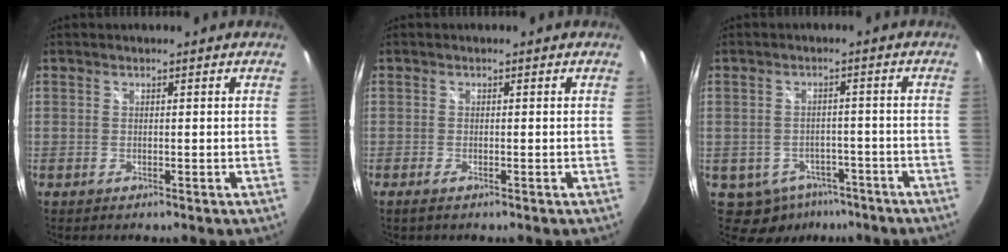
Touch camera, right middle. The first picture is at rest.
{"total": 1.1, "force": [-0.8, 0.2, 0.8], "torque": [-0.017, -0.004, -0.015]}
{"total": 7.2, "force": [-4.4, 5.2, 2.4], "torque": [-0.052, 0.006, -0.047]}